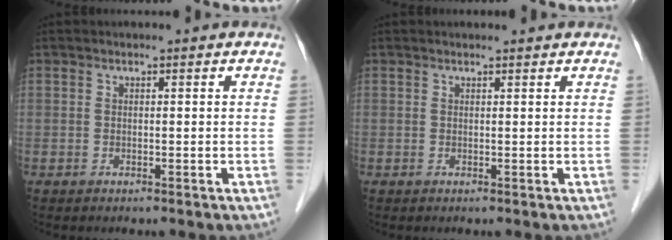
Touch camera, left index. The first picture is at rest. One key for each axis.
{"total": 1.3, "fx": 1.3, "fy": 0.0, "fz": 0.2, "tx": -0.008, "ty": 0.003, "tz": 0.019}